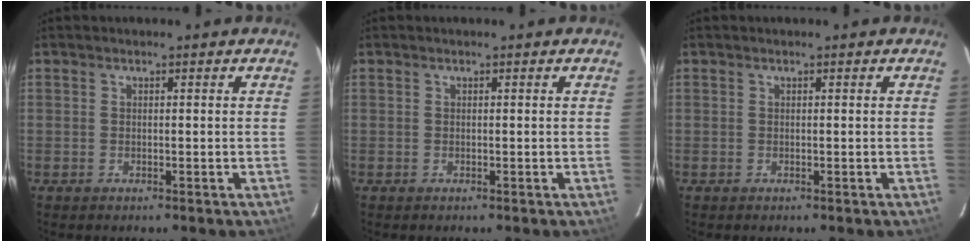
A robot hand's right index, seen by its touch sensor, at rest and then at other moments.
{"total": 0.0}
{"total": 0.0}